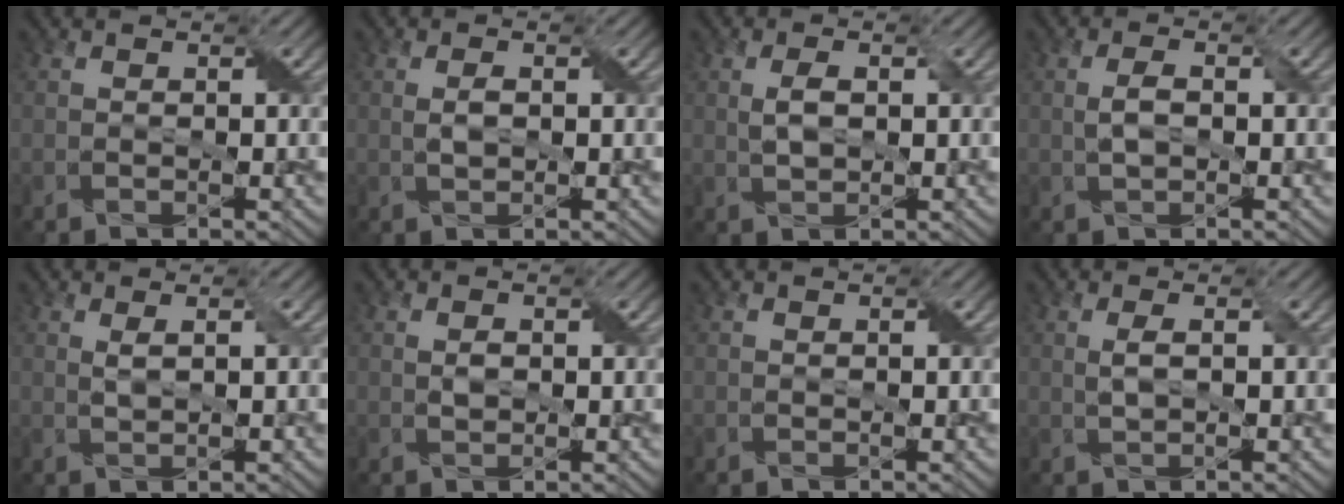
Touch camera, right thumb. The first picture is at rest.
{"total": 1.6, "force": [0.1, 0.8, 1.4], "torque": [-0.031, 0.003, 0.003]}
{"total": 2.7, "force": [0.4, 1.3, 2.3], "torque": [-0.052, 0.002, 0.008]}
{"total": 2.3, "force": [-0.1, 1.1, 2.1], "torque": [-0.049, 0.004, -0.002]}
{"total": 1.4, "force": [0.6, 0.3, 1.3], "torque": [-0.032, 0.001, 0.013]}
{"total": 1.4, "force": [0.2, 0.9, 1.1], "torque": [-0.023, 0.002, 0.006]}
{"total": 0.0}
{"total": 1.8, "force": [0.3, 0.4, 1.7], "torque": [-0.042, 0.004, 0.007]}